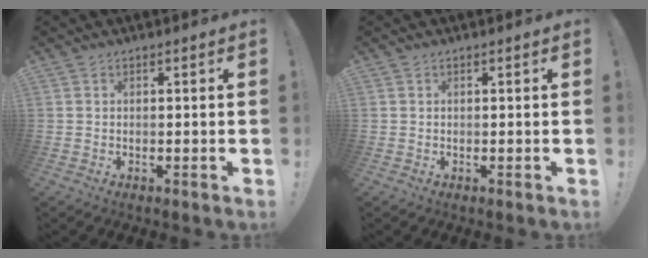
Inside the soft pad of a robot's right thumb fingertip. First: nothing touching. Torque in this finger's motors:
{"motor_torque": [0.01, 0.01, 0.07, -0.09, -0.01]}